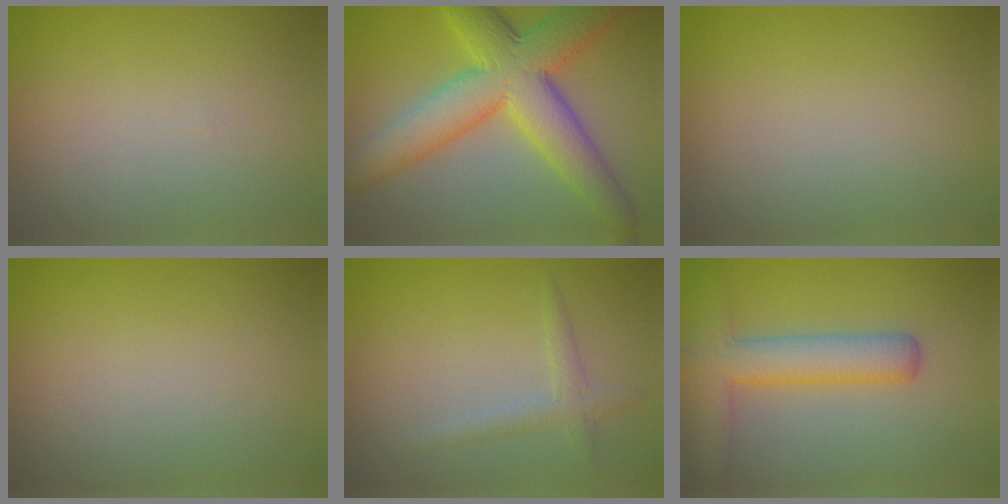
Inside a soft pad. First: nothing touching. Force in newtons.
{"total": 10.1, "press": 10.1, "slide": 0.4}
{"total": 0.0}
{"total": 0.0}
{"total": 1.7, "press": 1.7, "slide": 0.0}
{"total": 5.8, "press": 5.8, "slide": 0.2}